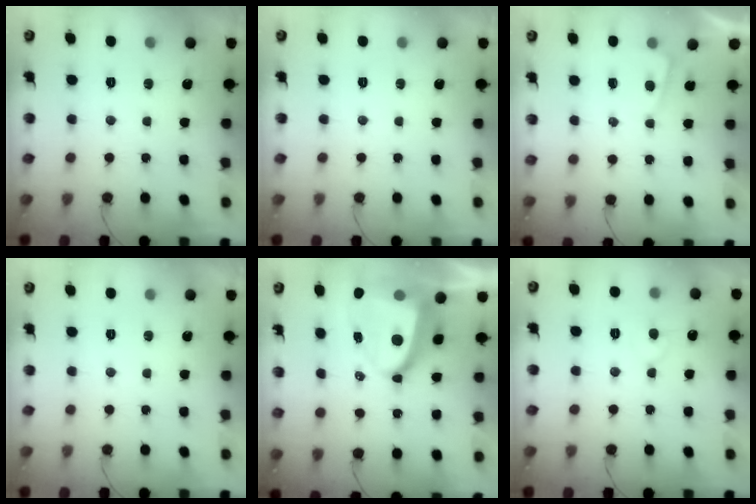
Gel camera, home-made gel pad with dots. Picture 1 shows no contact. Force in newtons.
{"total": 0.0}
{"total": 1.2, "press": 1.2, "slide": 0.1}
{"total": 0.0}
{"total": 10.3, "press": 10.3, "slide": 1.2}
{"total": 5.2, "press": 5.2, "slide": 0.2}